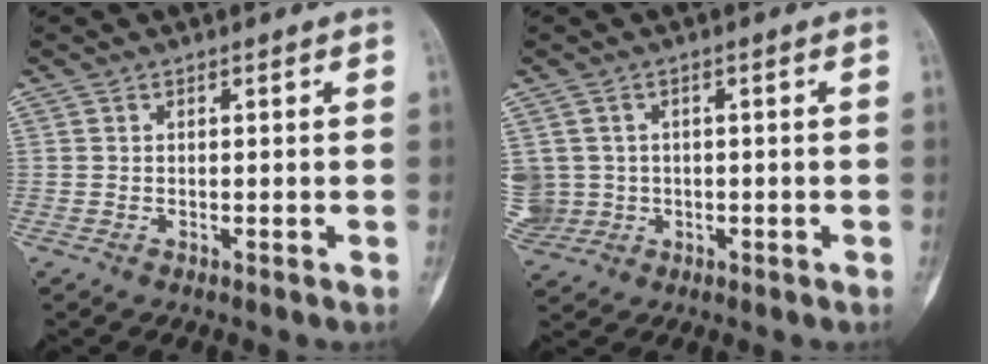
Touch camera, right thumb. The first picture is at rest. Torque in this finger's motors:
{"motor_torque": [0.31, 1.58, 1.04, 0.23, 0.26]}